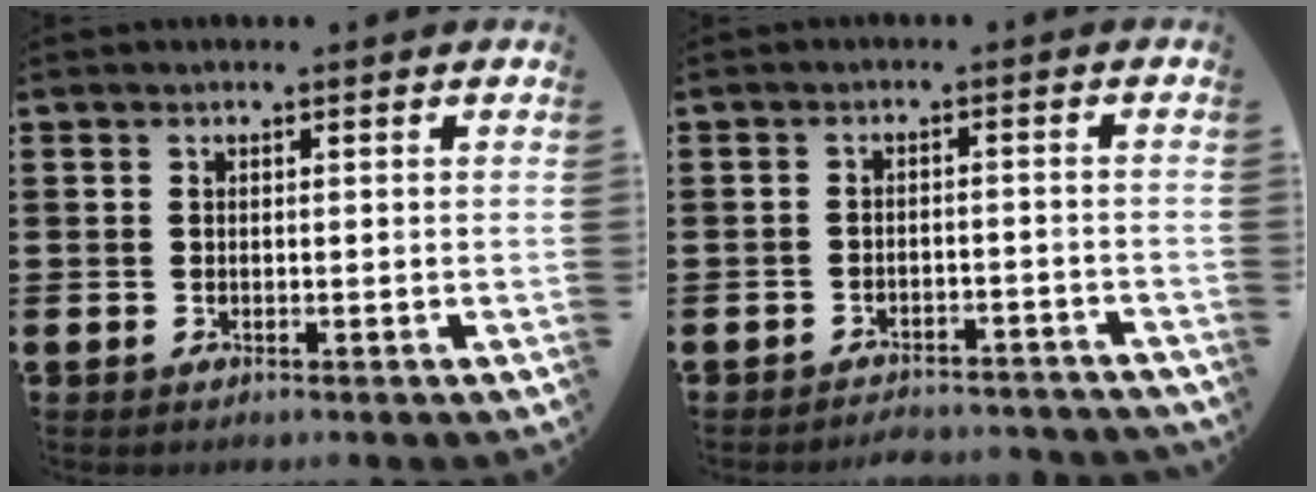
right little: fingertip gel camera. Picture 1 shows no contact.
{"total": 2.5, "force": [-2.5, 0.0, -0.1], "torque": [-0.005, 0.005, -0.054]}